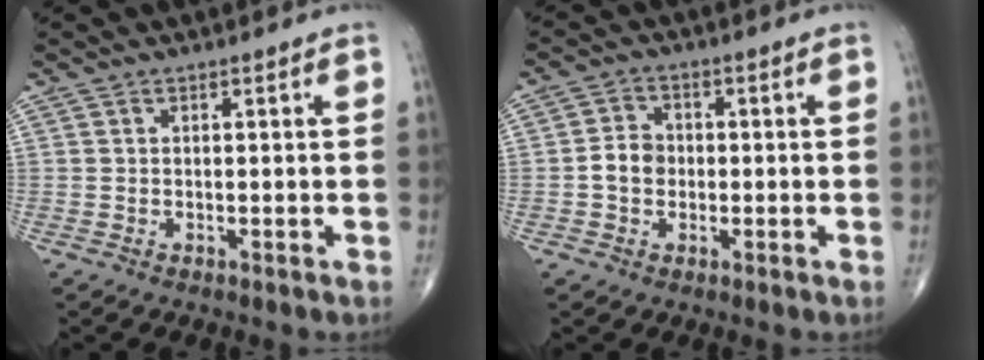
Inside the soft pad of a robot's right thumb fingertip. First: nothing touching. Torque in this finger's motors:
{"motor_torque": [0.86, 1.08, 0.40, -0.25, 0.01]}